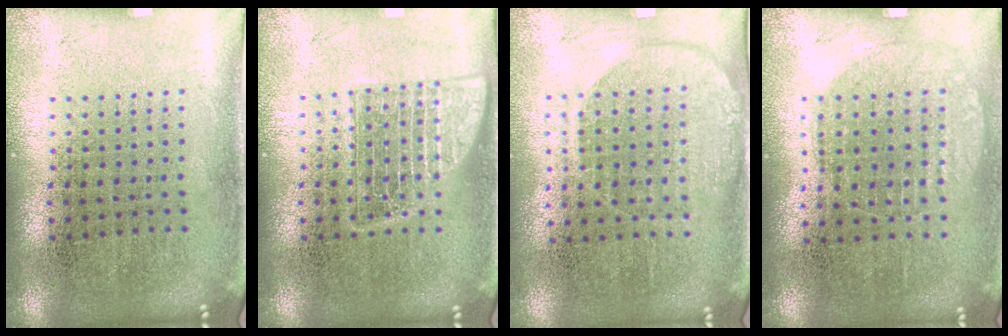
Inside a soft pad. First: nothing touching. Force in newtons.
{"total": 2.5, "press": 2.5, "slide": 0.4}
{"total": 1.4, "press": 1.3, "slide": 0.7}
{"total": 0.7, "press": 0.6, "slide": 0.2}